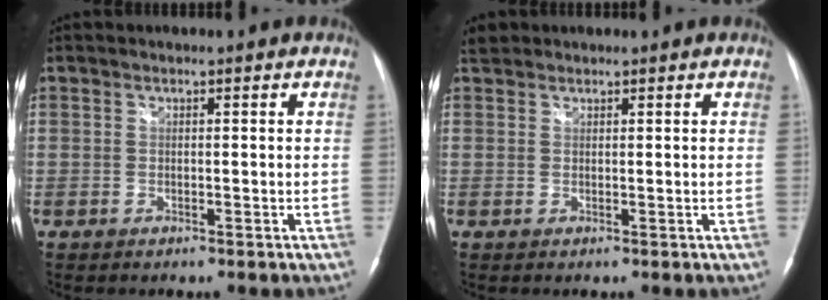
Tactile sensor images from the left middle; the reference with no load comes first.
{"total": 2.0, "force": [1.7, 1.1, 0.2], "torque": [-0.010, 0.017, 0.031]}